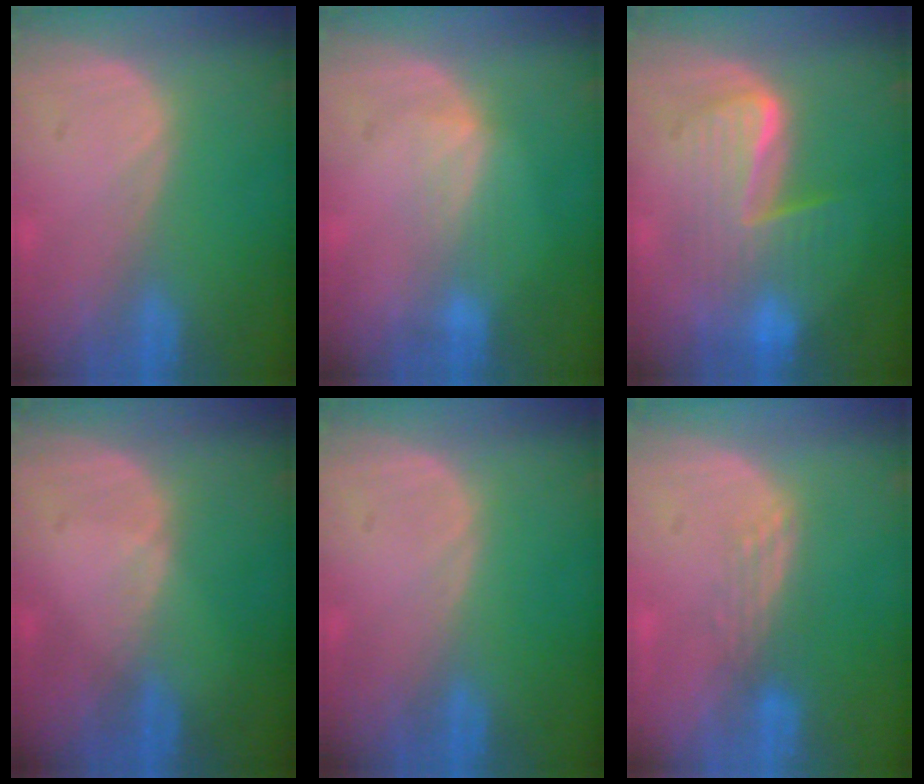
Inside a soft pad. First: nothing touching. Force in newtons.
{"total": 2.4, "press": 2.4, "slide": 0.4}
{"total": 7.6, "press": 7.6, "slide": 0.3}
{"total": 0.7, "press": 0.5, "slide": 0.5}
{"total": 0.0}
{"total": 3.0, "press": 2.5, "slide": 1.7}